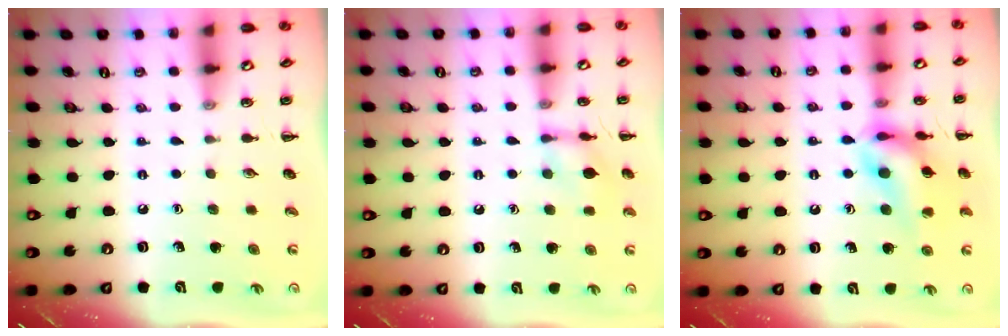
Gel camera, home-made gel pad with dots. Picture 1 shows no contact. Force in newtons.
{"total": 9.2, "press": 9.1, "slide": 0.7}
{"total": 16.4, "press": 16.3, "slide": 2.3}